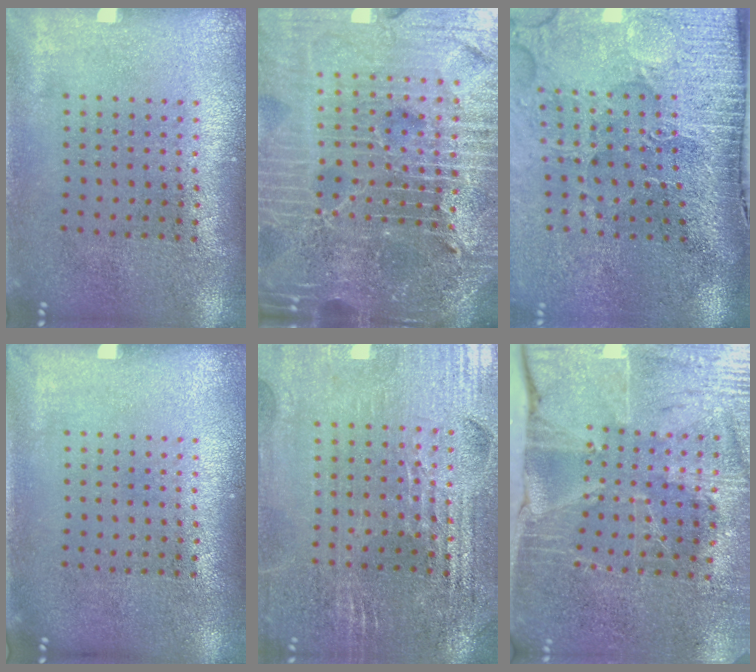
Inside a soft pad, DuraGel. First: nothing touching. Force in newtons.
{"total": 7.1, "press": 6.2, "slide": 3.5}
{"total": 4.5, "press": 3.7, "slide": 2.5}
{"total": 0.0}
{"total": 3.0, "press": 3.0, "slide": 0.4}
{"total": 3.8, "press": 3.6, "slide": 1.2}